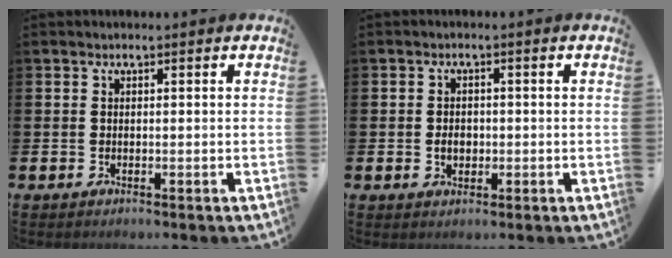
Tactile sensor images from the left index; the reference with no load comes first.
{"total": 2.3, "force": [-0.3, 1.7, 1.5], "torque": [-0.018, 0.002, -0.011]}